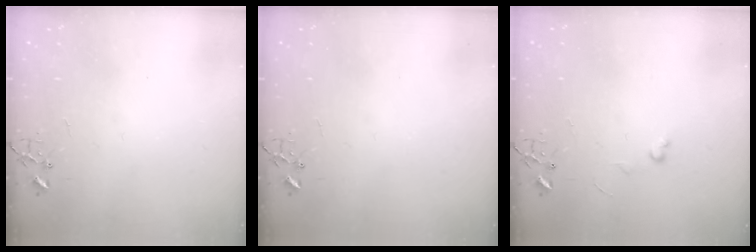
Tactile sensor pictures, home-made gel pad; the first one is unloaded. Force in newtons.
{"total": 0.0}
{"total": 4.5, "press": 4.5, "slide": 0.4}